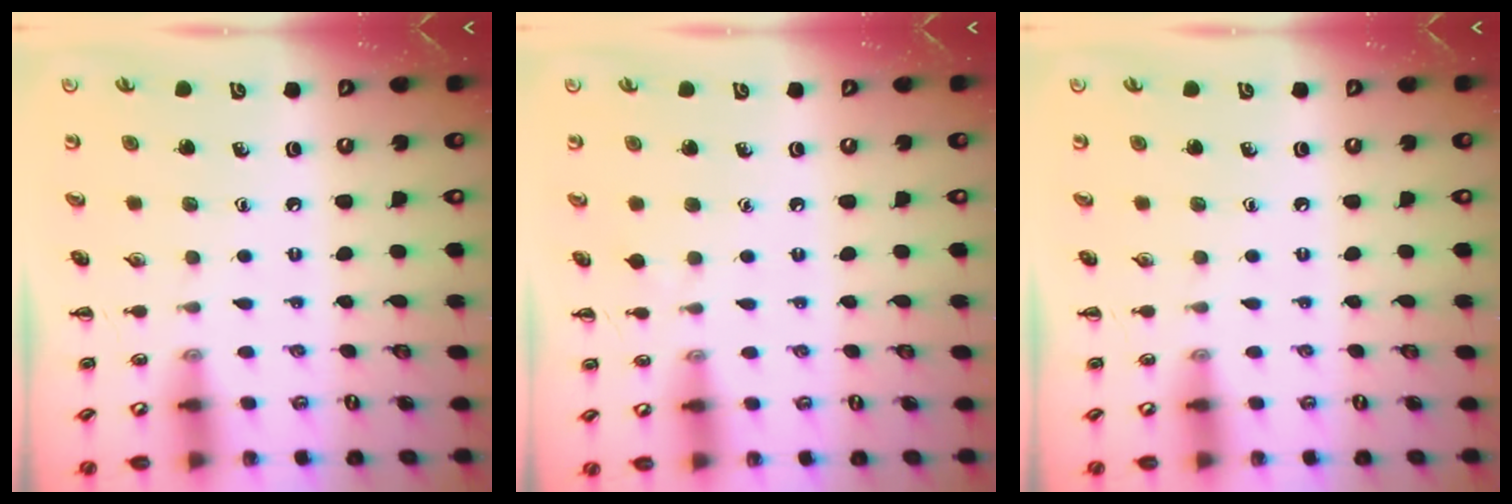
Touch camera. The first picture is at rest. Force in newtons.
{"total": 2.3, "press": 2.0, "slide": 1.0}
{"total": 0.0}